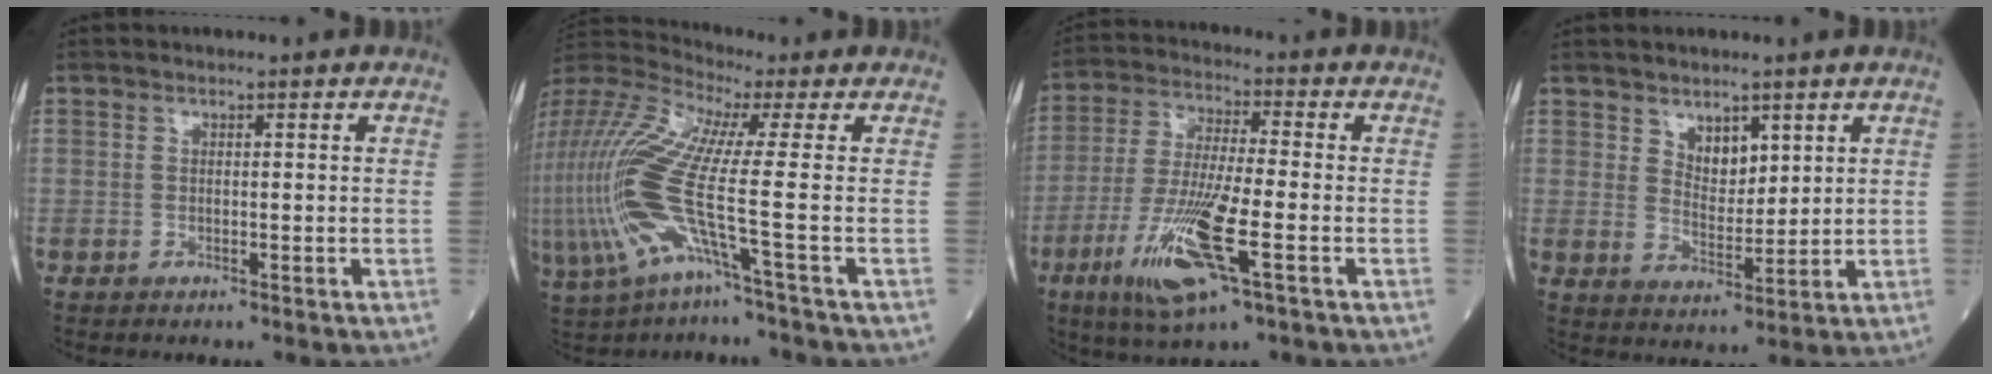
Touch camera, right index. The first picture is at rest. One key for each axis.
{"total": 16.8, "fx": -3.2, "fy": 0.9, "fz": 16.4, "tx": -0.382, "ty": 0.001, "tz": -0.072}
{"total": 13.2, "fx": -5.2, "fy": 1.4, "fz": 12.0, "tx": -0.250, "ty": -0.024, "tz": -0.095}
{"total": 4.4, "fx": 2.6, "fy": 2.4, "fz": 2.7, "tx": -0.045, "ty": -0.004, "tz": 0.053}